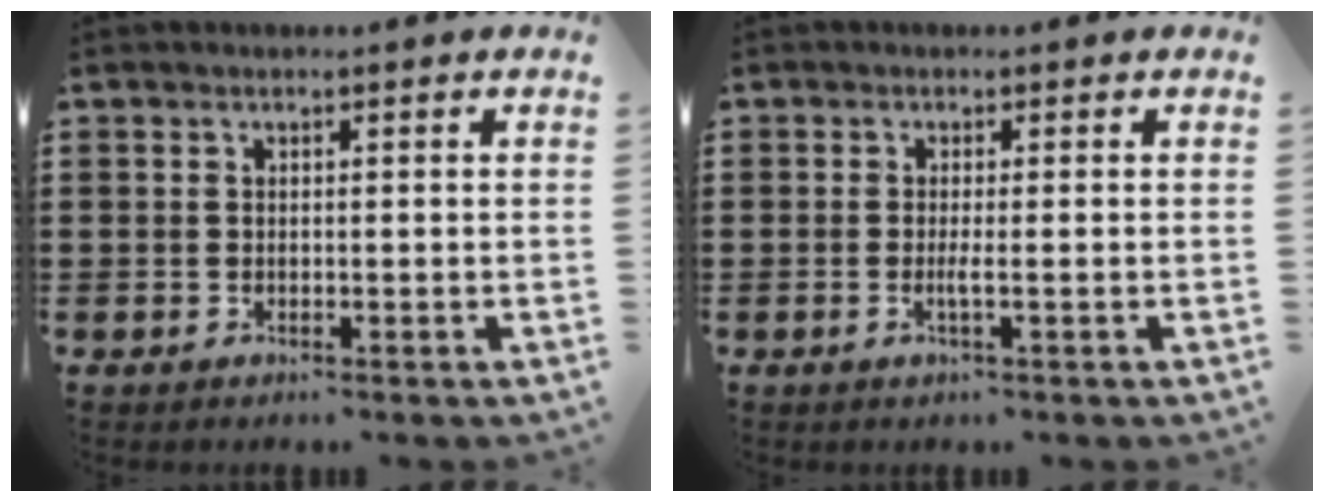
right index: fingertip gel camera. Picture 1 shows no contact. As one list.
[{"total": 1.9, "force": [-0.5, -0.1, 1.8], "torque": [-0.038, -0.008, -0.013]}]